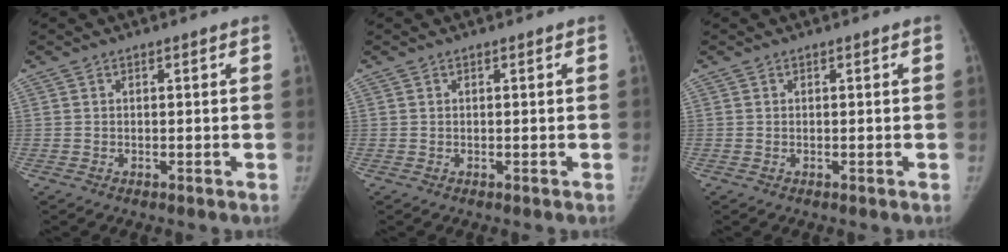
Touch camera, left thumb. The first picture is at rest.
{"total": 0.0}
{"total": 0.0}